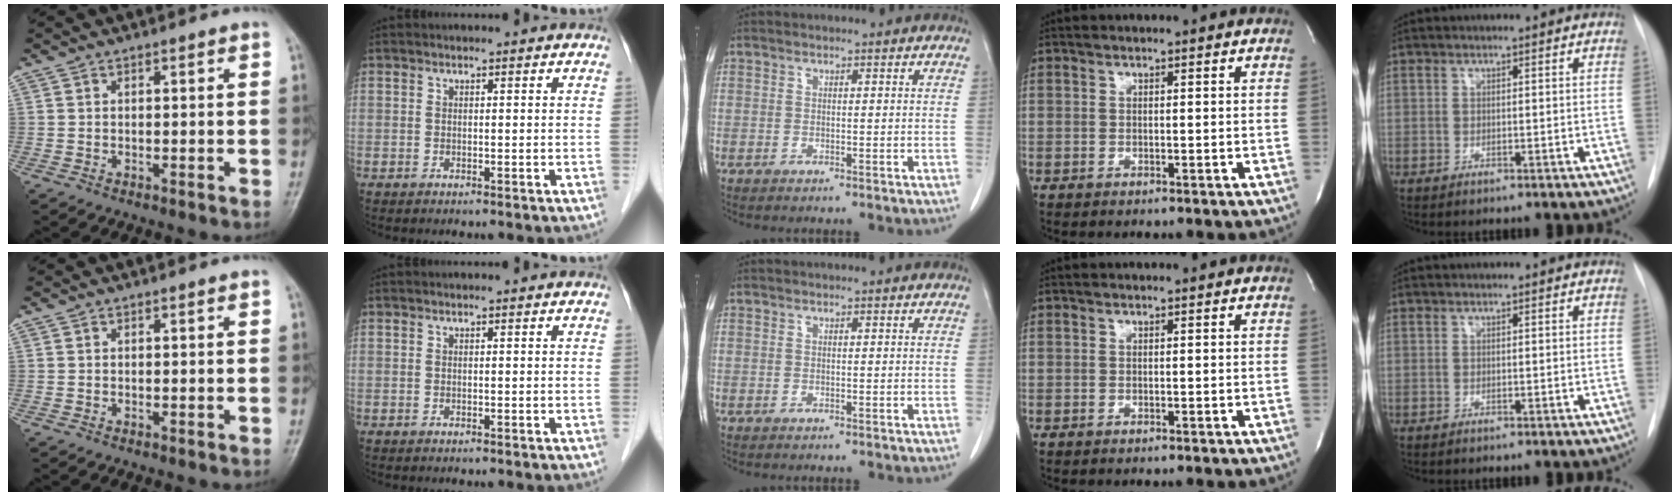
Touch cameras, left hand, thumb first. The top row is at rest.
{}